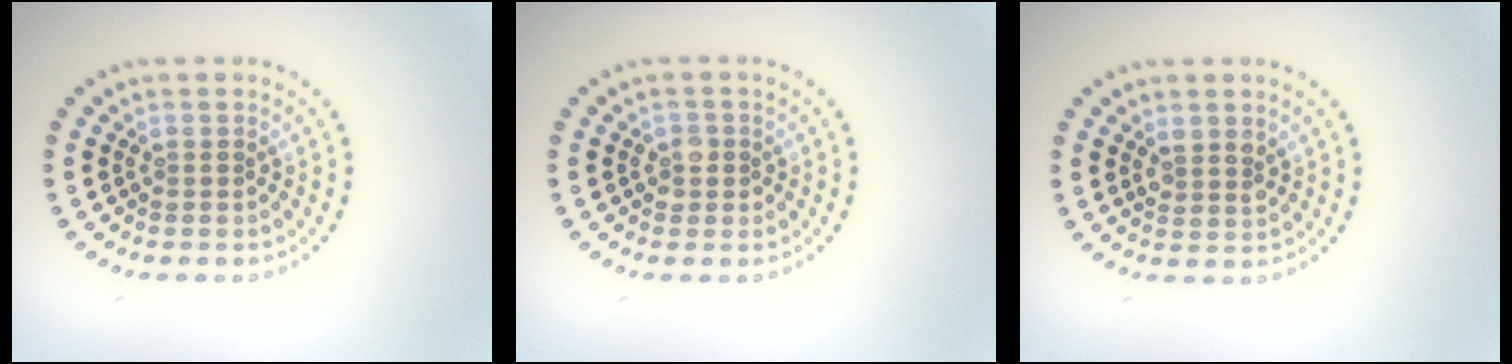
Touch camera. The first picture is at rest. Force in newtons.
{"total": 1.4, "press": 1.3, "slide": 0.4}
{"total": 1.7, "press": 1.6, "slide": 0.7}